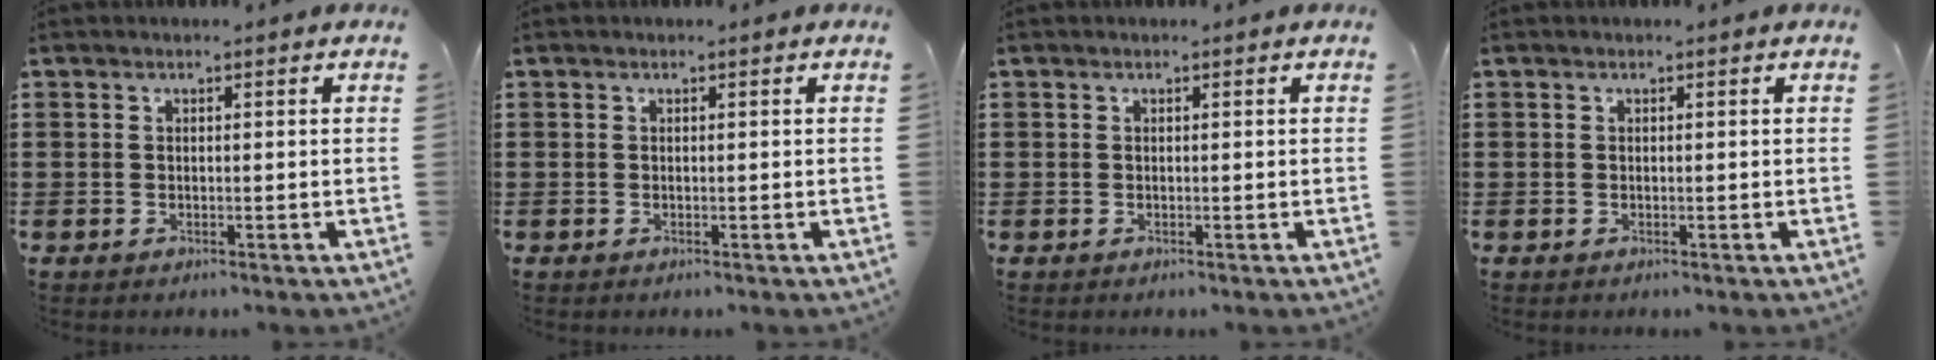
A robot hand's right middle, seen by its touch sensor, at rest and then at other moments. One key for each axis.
{"total": 0.0}
{"total": 0.0}
{"total": 0.0}